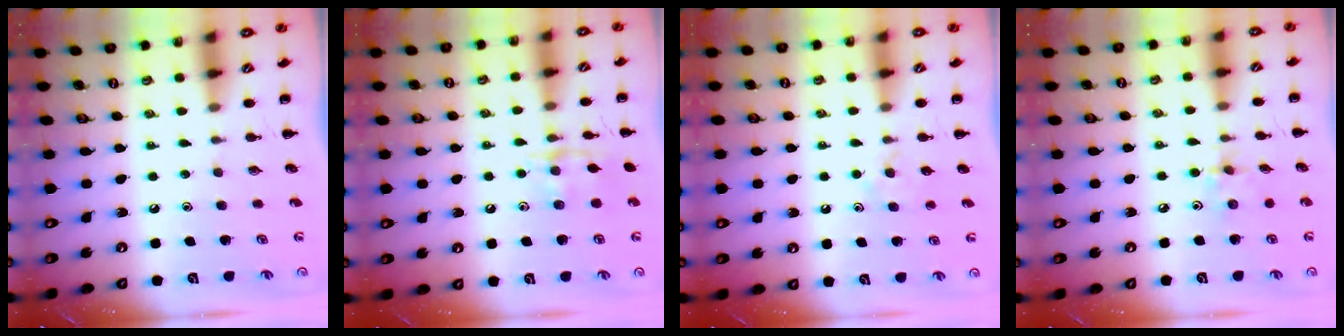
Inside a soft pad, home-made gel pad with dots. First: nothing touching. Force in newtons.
{"total": 9.8, "press": 9.8, "slide": 0.7}
{"total": 5.3, "press": 5.0, "slide": 1.8}
{"total": 2.7, "press": 2.7, "slide": 0.5}